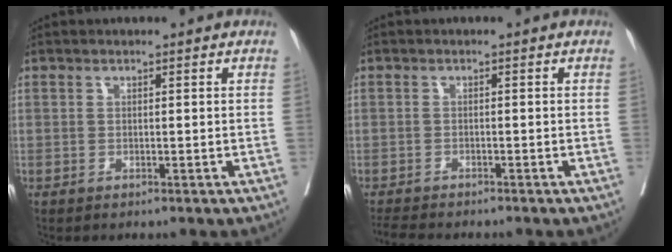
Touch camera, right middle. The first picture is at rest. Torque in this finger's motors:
{"motor_torque": [0.09, -0.12, 0.01, 0.00]}